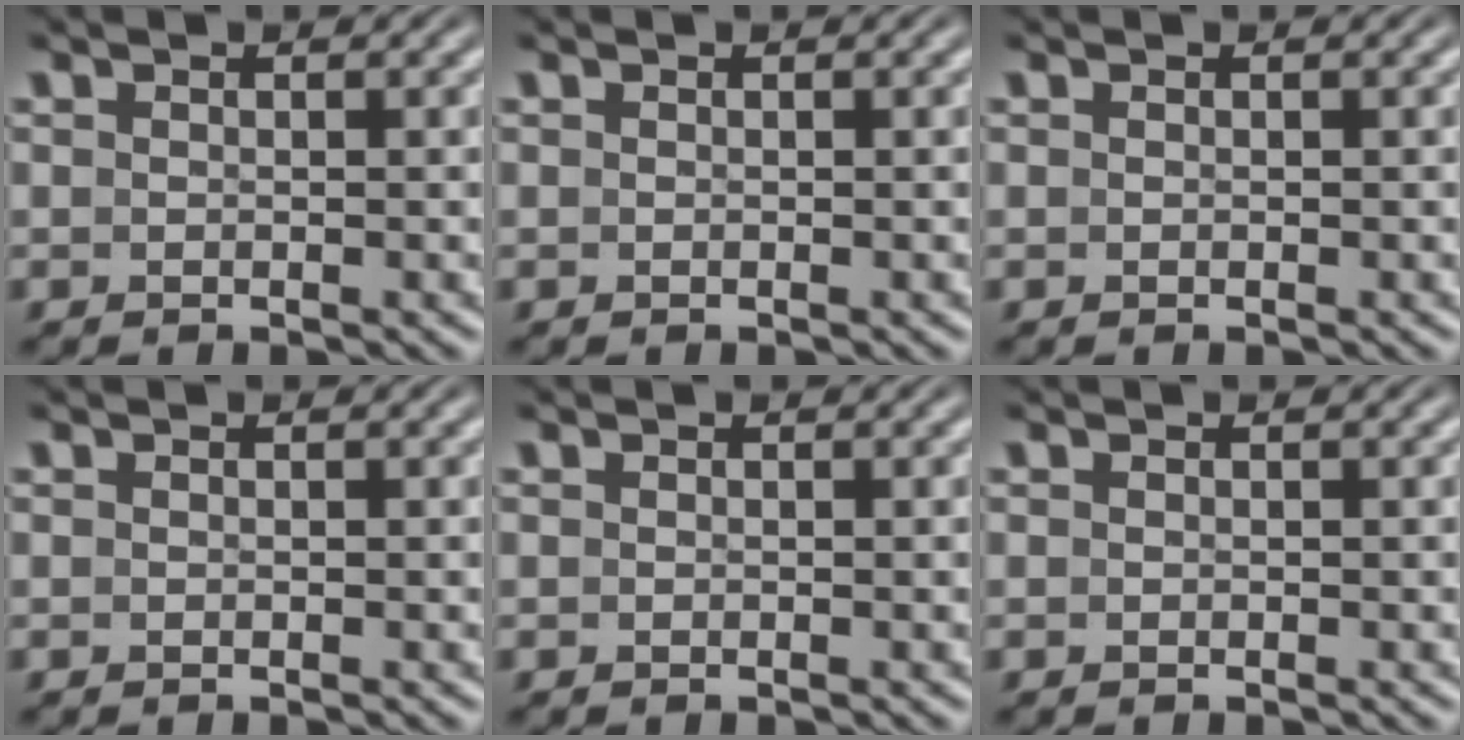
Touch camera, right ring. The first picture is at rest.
{"total": 0.0}
{"total": 0.0}
{"total": 0.0}
{"total": 0.0}
{"total": 0.0}